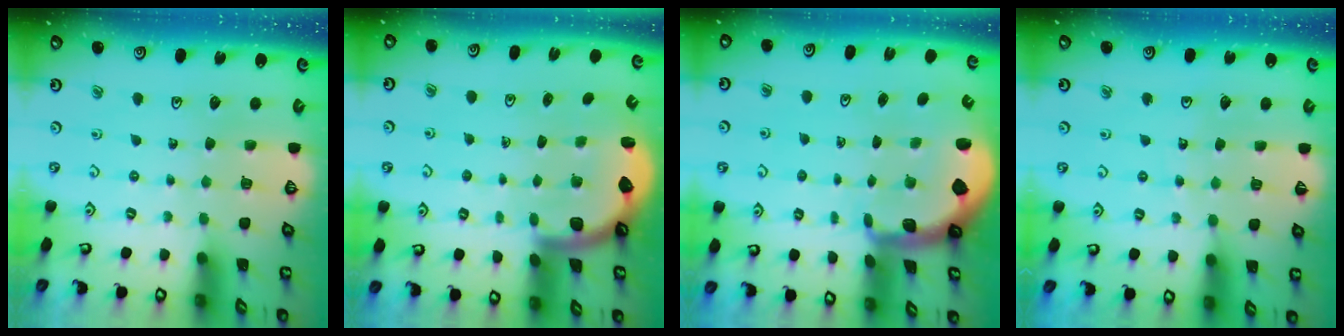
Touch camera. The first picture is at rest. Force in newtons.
{"total": 2.4, "press": 2.4, "slide": 0.3}
{"total": 1.9, "press": 1.9, "slide": 0.4}
{"total": 5.5, "press": 5.5, "slide": 0.4}